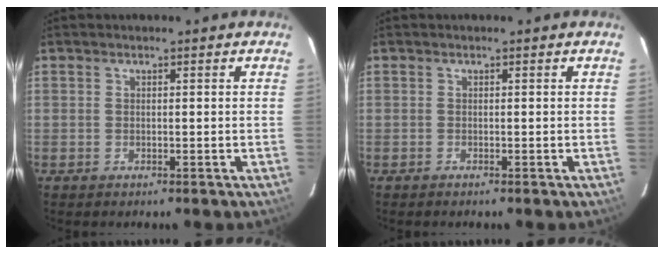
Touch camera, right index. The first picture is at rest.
{"total": 0.0}